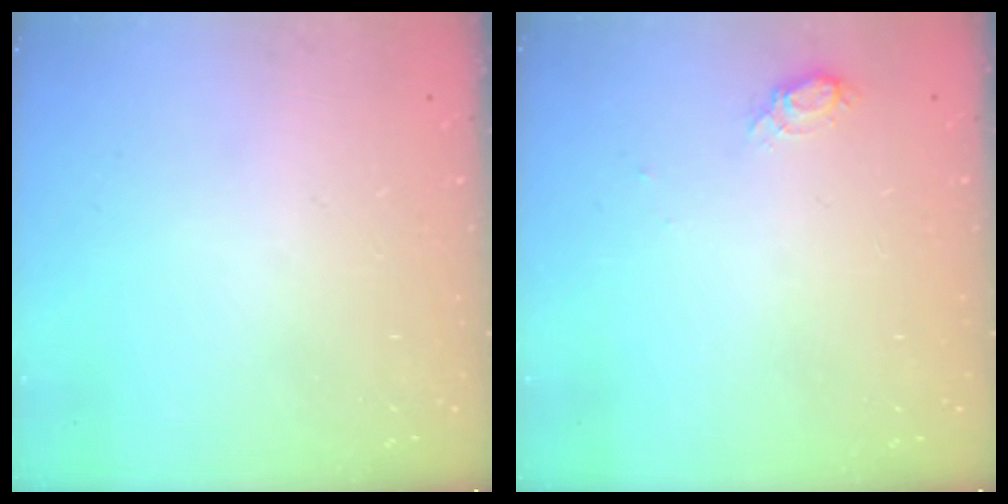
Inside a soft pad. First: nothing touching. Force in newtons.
{"total": 5.2, "press": 4.8, "slide": 1.9}